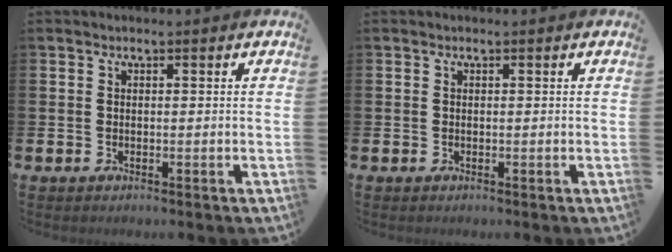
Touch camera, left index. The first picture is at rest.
{"total": 0.0}